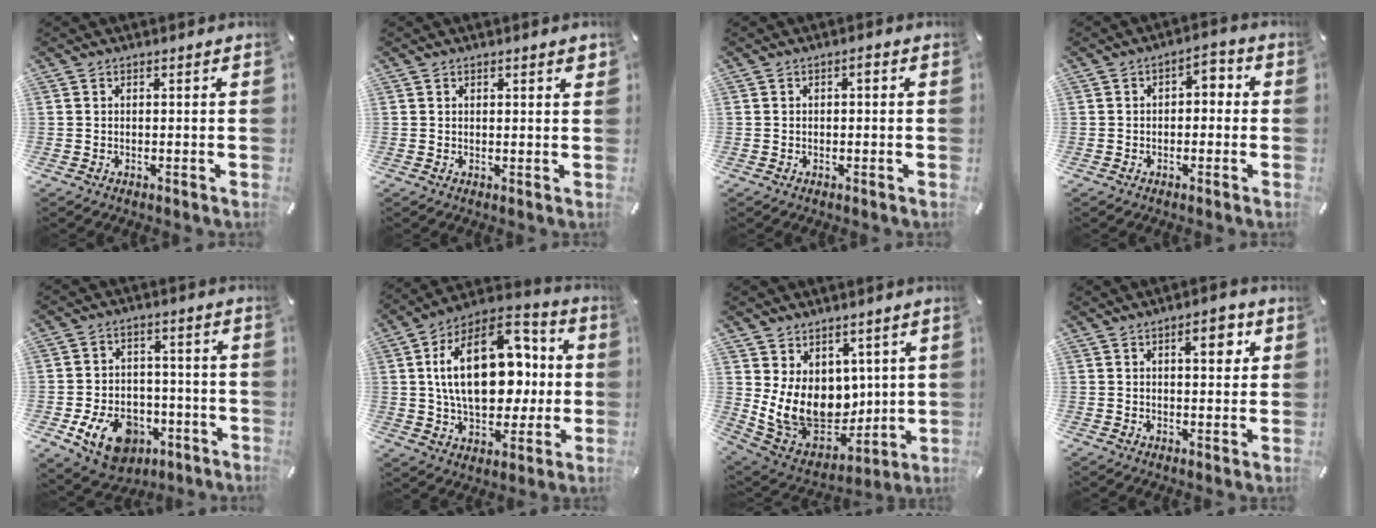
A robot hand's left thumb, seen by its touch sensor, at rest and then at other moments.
{"total": 1.2, "force": [0.8, 0.3, 0.9], "torque": [-0.018, 0.000, 0.014]}
{"total": 1.4, "force": [-0.1, 0.7, 1.2], "torque": [-0.024, 0.005, -0.004]}
{"total": 3.4, "force": [-1.3, 2.2, 2.2], "torque": [-0.034, 0.016, -0.031]}
{"total": 12.4, "force": [-5.1, 9.0, 6.9], "torque": [-0.123, 0.033, -0.084]}
{"total": 24.6, "force": [3.3, 15.5, 18.8], "torque": [-0.337, 0.001, 0.058]}
{"total": 14.4, "force": [2.1, 11.7, 8.1], "torque": [-0.170, -0.043, 0.056]}
{"total": 6.1, "force": [2.3, 2.6, 5.0], "torque": [-0.064, -0.007, 0.029]}